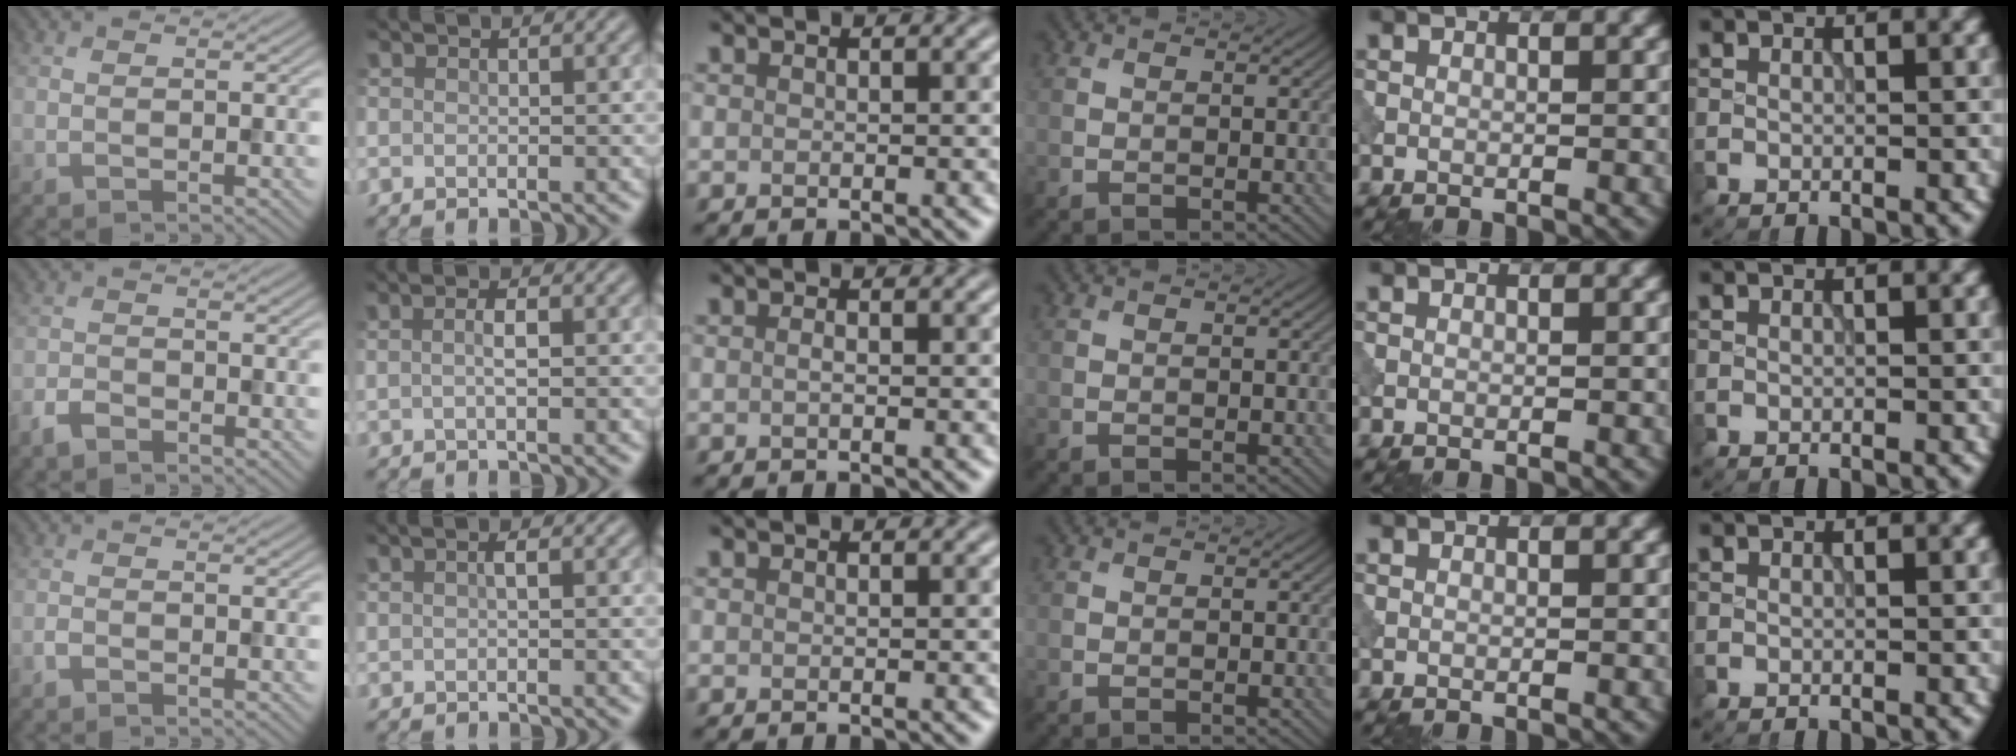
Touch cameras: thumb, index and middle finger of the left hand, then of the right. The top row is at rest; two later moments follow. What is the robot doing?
{"motion": "dispense", "object": "pipette"}